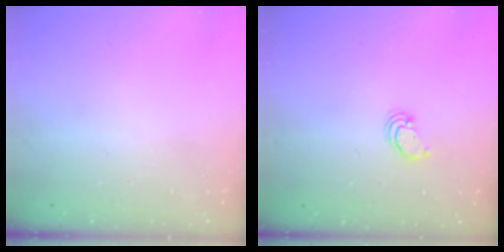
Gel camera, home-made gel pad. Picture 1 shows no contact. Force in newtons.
{"total": 2.4, "press": 2.4, "slide": 0.2}